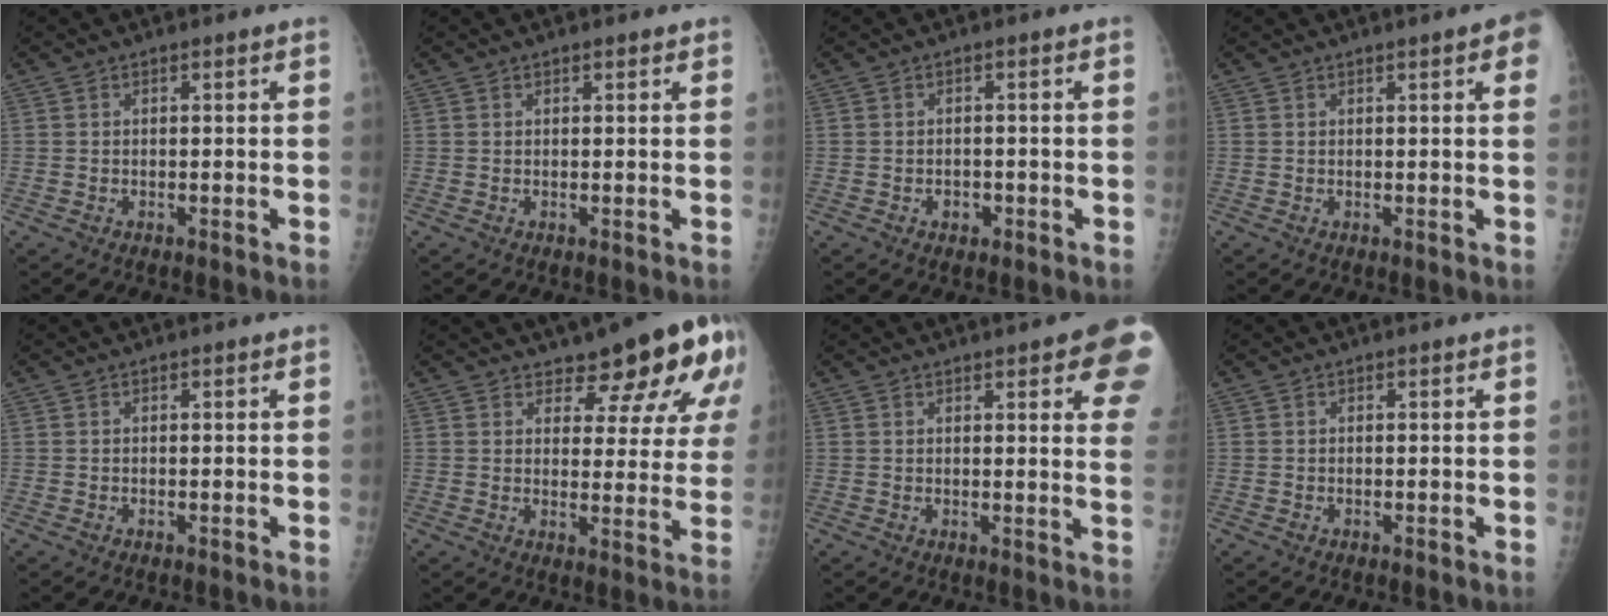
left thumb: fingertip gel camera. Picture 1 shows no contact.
{"total": 0.8, "force": [0.6, 0.4, 0.4], "torque": [-0.002, -0.002, 0.005]}
{"total": 1.9, "force": [-0.8, 1.5, 0.9], "torque": [-0.004, 0.005, -0.008]}
{"total": 4.7, "force": [2.1, 0.7, 4.2], "torque": [-0.039, 0.002, 0.019]}
{"total": 0.0}
{"total": 13.0, "force": [8.6, 5.0, 8.4], "torque": [-0.064, -0.046, 0.103]}
{"total": 13.3, "force": [6.6, 3.3, 11.1], "torque": [-0.110, -0.020, 0.067]}
{"total": 0.0}